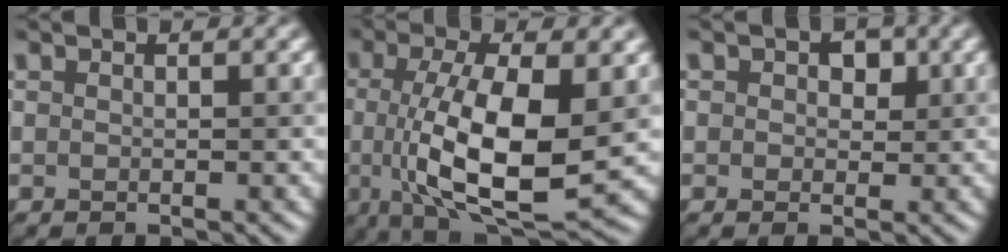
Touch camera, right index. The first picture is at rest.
{"total": 10.0, "force": [-0.5, 3.4, 9.4], "torque": [-0.169, -0.014, 0.001]}
{"total": 1.8, "force": [0.8, 1.5, 0.7], "torque": [-0.008, 0.004, 0.005]}